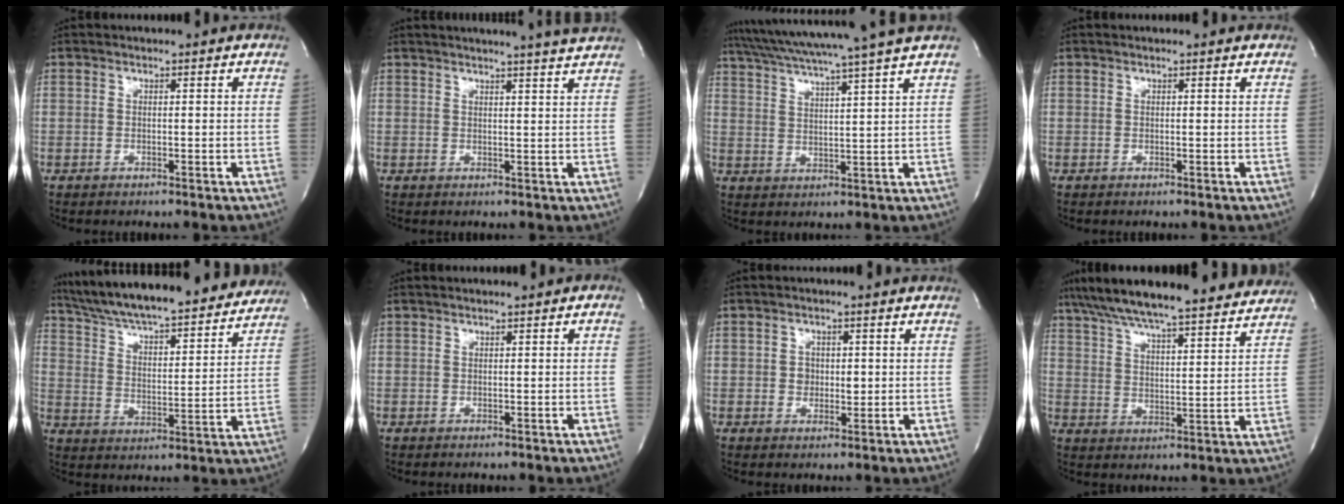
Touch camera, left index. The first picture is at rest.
{"total": 8.1, "force": [7.4, -1.4, 3.1], "torque": [-0.045, -0.003, 0.077]}
{"total": 15.1, "force": [12.8, -2.2, 7.6], "torque": [-0.136, -0.007, 0.188]}
{"total": 0.6, "force": [0.6, 0.0, 0.2], "torque": [-0.005, 0.004, 0.007]}
{"total": 25.8, "force": [23.3, 4.1, 10.2], "torque": [-0.173, -0.009, 0.326]}
{"total": 0.9, "force": [0.3, 0.2, 0.8], "torque": [-0.011, 0.008, 0.004]}
{"total": 2.5, "force": [0.1, 2.1, 1.4], "torque": [-0.019, 0.002, 0.004]}
{"total": 24.0, "force": [21.1, 3.0, 11.0], "torque": [-0.183, 0.021, 0.294]}